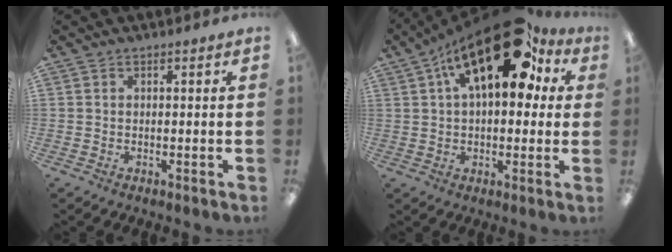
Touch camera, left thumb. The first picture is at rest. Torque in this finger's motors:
{"motor_torque": [0.33, 2.50, 1.42, -1.35, 0.23]}